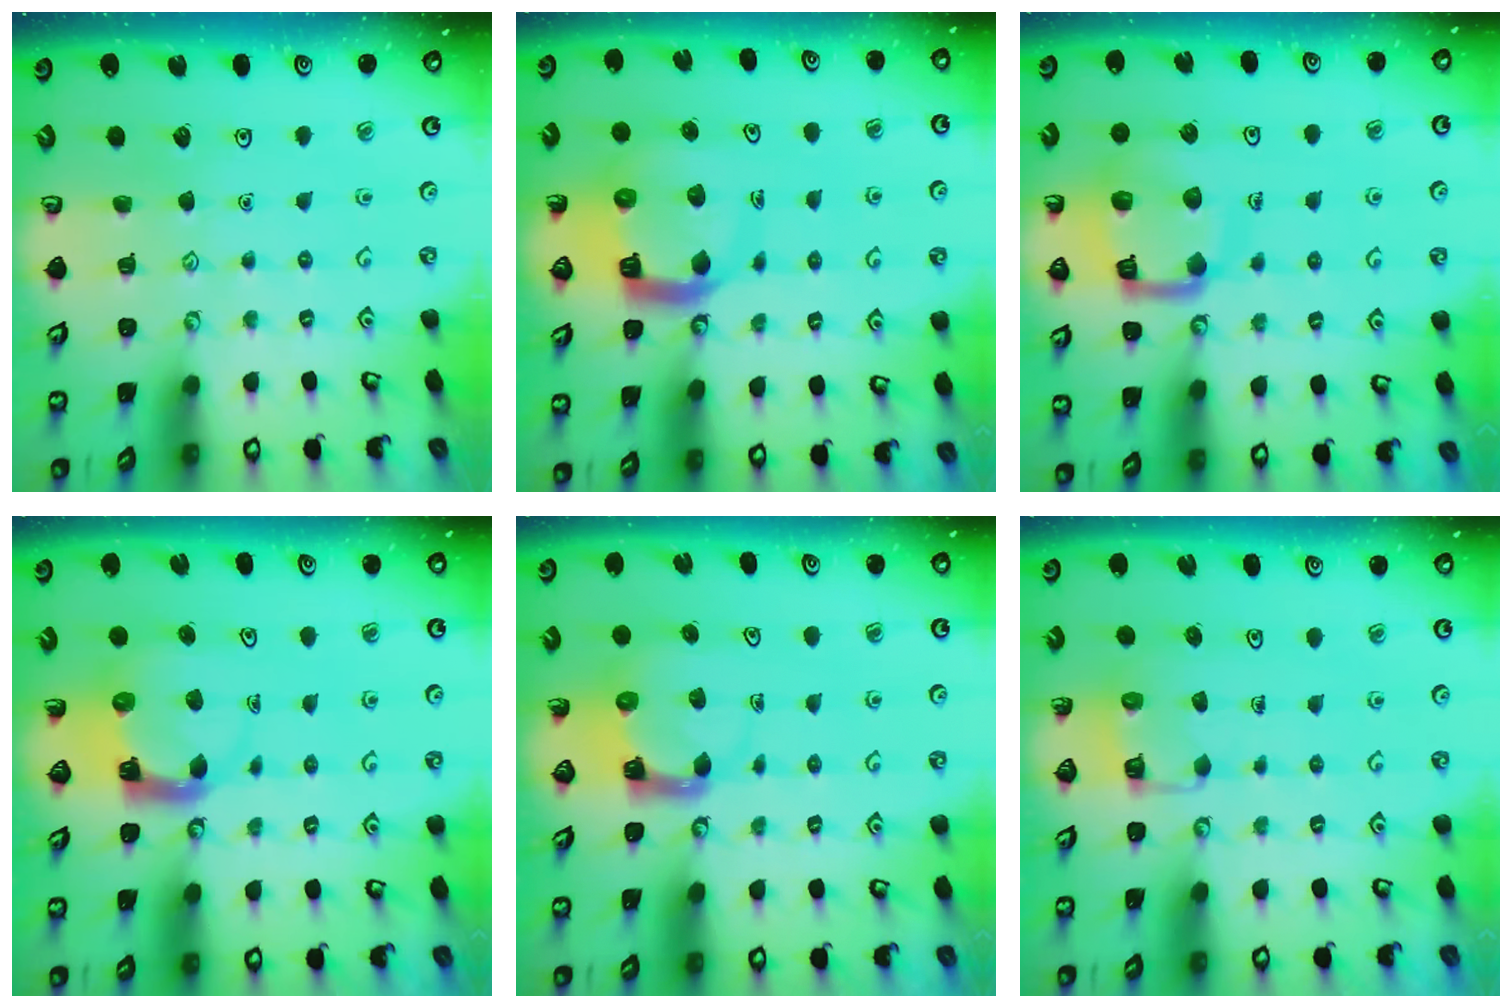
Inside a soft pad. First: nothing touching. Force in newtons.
{"total": 10.4, "press": 10.3, "slide": 1.2}
{"total": 14.5, "press": 14.4, "slide": 1.6}
{"total": 3.9, "press": 3.9, "slide": 0.2}
{"total": 3.7, "press": 3.7, "slide": 0.6}
{"total": 3.1, "press": 3.1, "slide": 0.3}